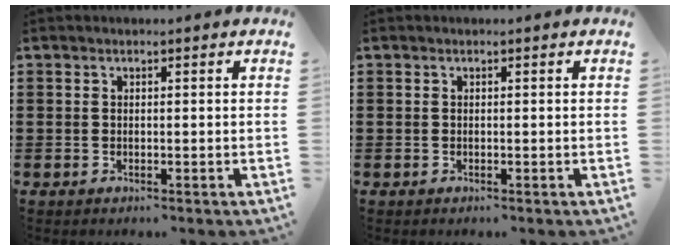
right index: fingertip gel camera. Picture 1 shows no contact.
{"total": 0.0}